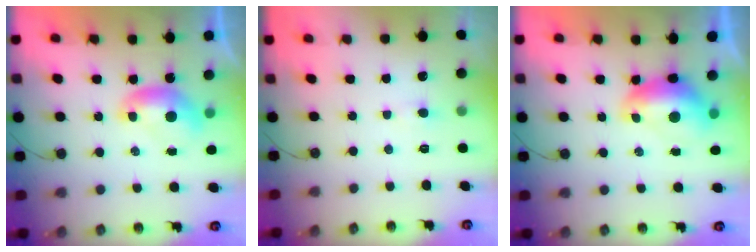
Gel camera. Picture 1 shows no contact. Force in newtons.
{"total": 0.6, "press": 0.5, "slide": 0.3}
{"total": 2.8, "press": 2.7, "slide": 0.7}